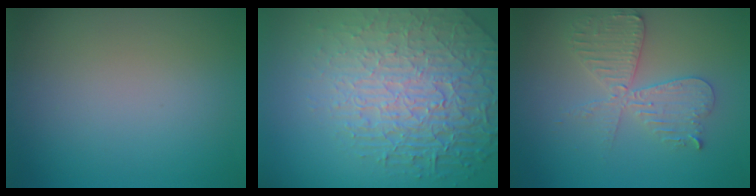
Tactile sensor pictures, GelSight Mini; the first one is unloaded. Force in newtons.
{"total": 7.3, "press": 5.7, "slide": 4.6}
{"total": 3.9, "press": 3.9, "slide": 0.6}